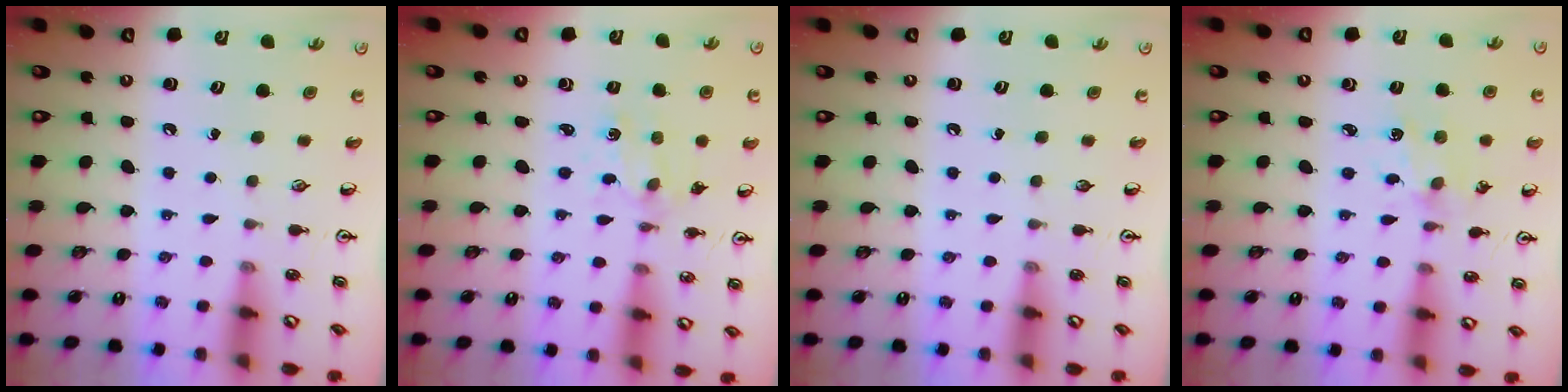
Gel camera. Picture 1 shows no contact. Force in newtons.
{"total": 1.6, "press": 1.6, "slide": 0.3}
{"total": 0.0}
{"total": 2.1, "press": 2.1, "slide": 0.4}